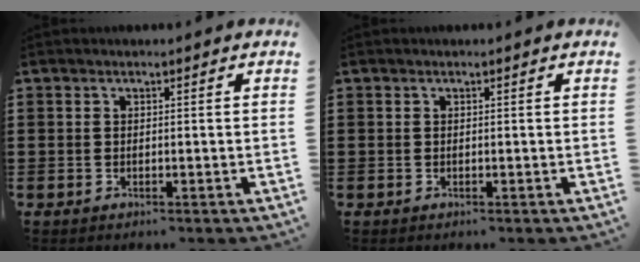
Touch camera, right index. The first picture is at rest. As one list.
[{"total": 0.0}]